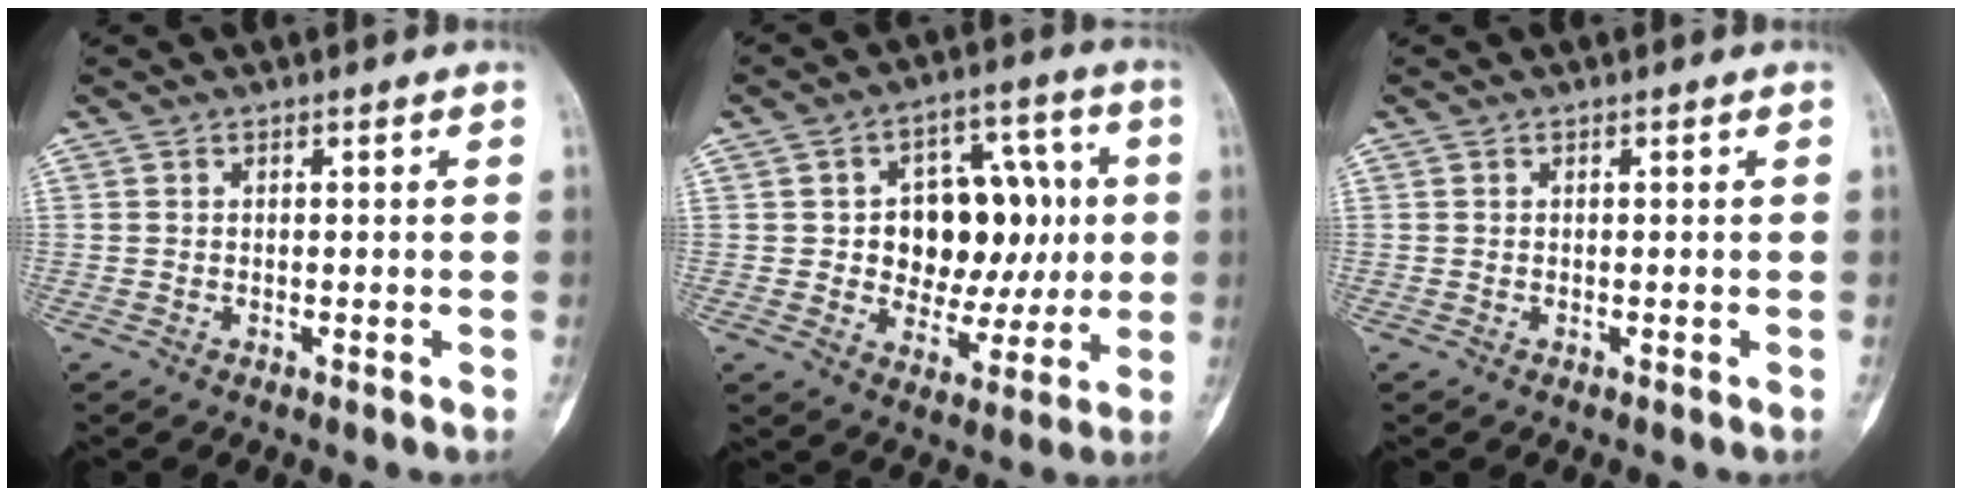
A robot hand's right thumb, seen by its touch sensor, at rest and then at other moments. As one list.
[{"total": 15.8, "force": [1.2, 11.0, 11.3], "torque": [-0.103, 0.022, 0.025]}, {"total": 0.0}]